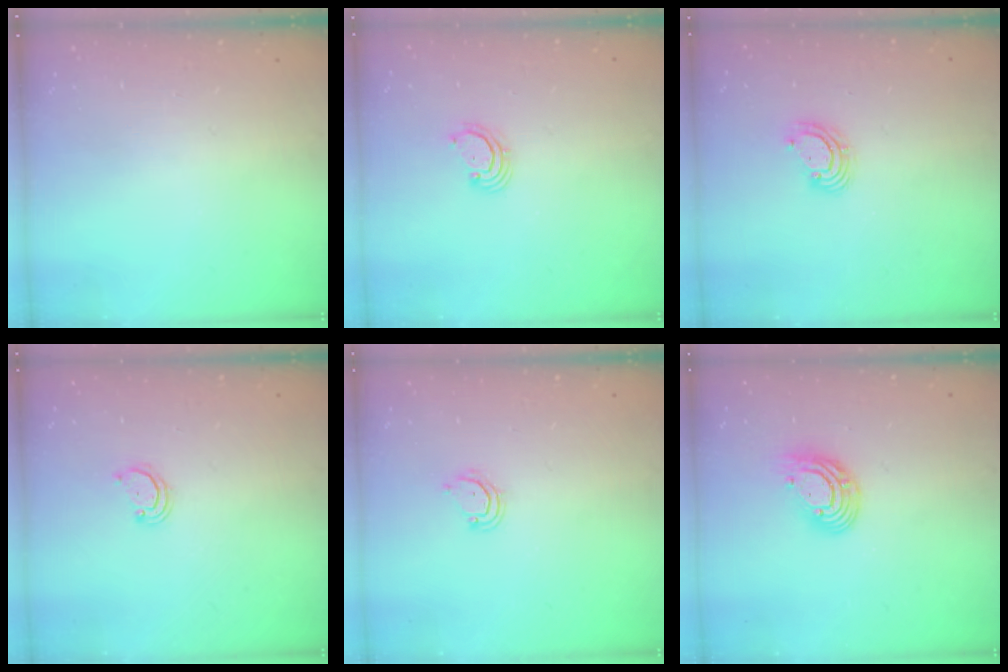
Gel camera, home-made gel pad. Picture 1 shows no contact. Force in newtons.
{"total": 2.7, "press": 2.7, "slide": 0.3}
{"total": 4.4, "press": 4.4, "slide": 0.4}
{"total": 2.2, "press": 2.2, "slide": 0.2}
{"total": 3.7, "press": 3.7, "slide": 0.3}
{"total": 9.4, "press": 9.4, "slide": 0.8}